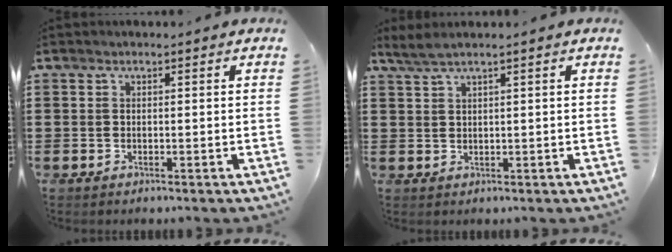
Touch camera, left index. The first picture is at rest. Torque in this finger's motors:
{"motor_torque": [0.80, -0.67, 0.06, 0.06]}